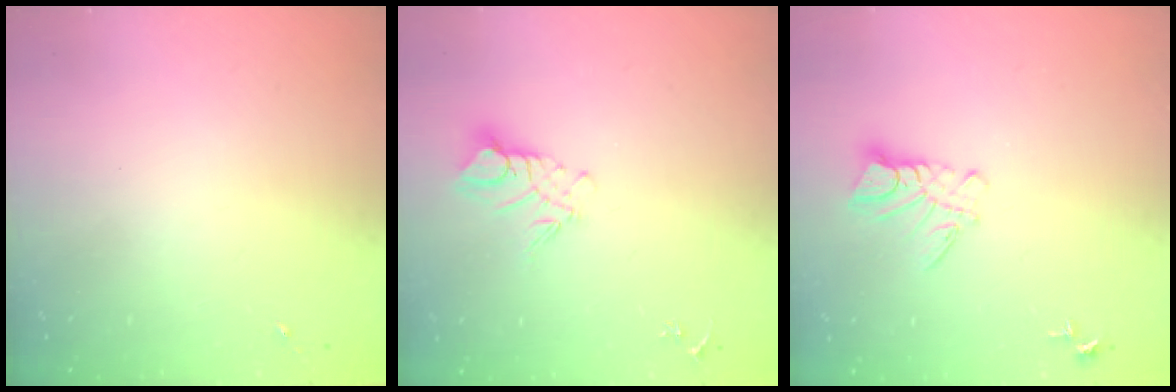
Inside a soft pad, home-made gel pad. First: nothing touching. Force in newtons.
{"total": 9.1, "press": 9.1, "slide": 0.9}
{"total": 8.0, "press": 8.0, "slide": 0.7}